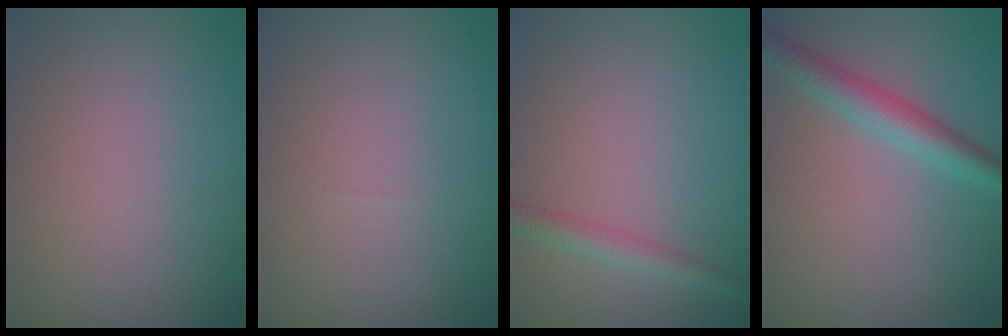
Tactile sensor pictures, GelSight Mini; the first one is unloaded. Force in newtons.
{"total": 0.0}
{"total": 2.1, "press": 2.1, "slide": 0.1}
{"total": 3.6, "press": 3.6, "slide": 0.1}